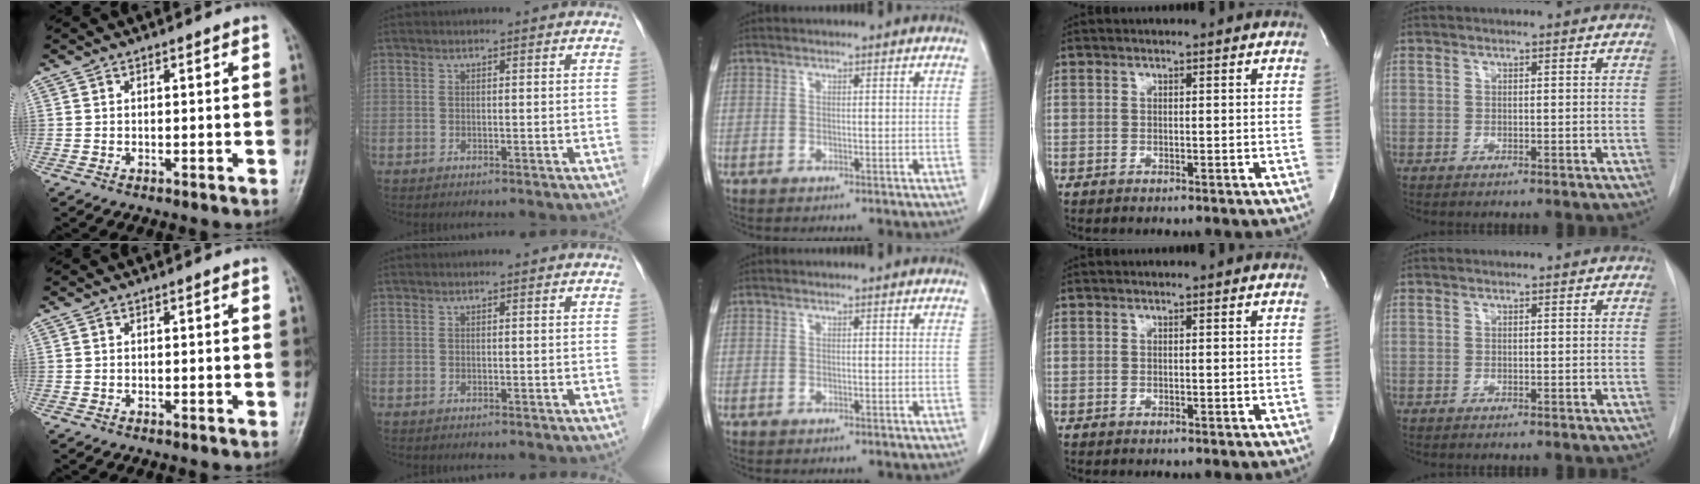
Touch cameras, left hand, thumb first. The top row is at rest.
{}